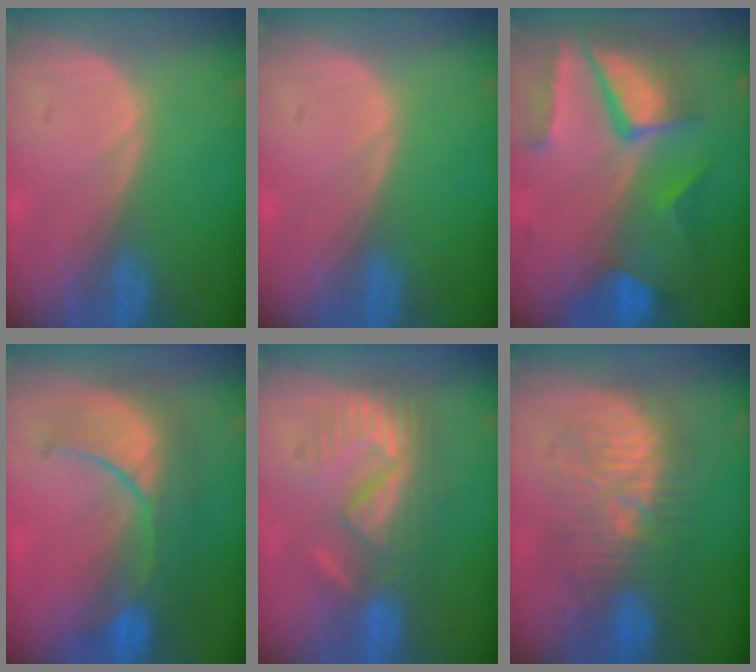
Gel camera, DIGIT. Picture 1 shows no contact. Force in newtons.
{"total": 0.0}
{"total": 10.3, "press": 8.8, "slide": 5.4}
{"total": 9.5, "press": 9.1, "slide": 2.7}
{"total": 9.1, "press": 8.0, "slide": 4.3}
{"total": 9.9, "press": 9.9, "slide": 0.3}